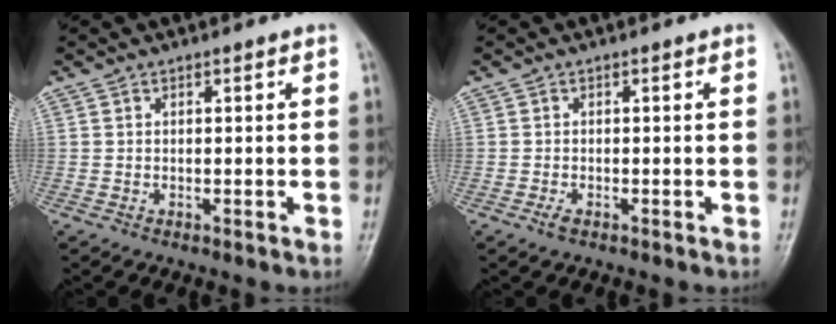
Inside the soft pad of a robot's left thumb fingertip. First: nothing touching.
{"total": 1.2, "force": [-0.9, 0.5, 0.7], "torque": [-0.022, 0.004, -0.017]}